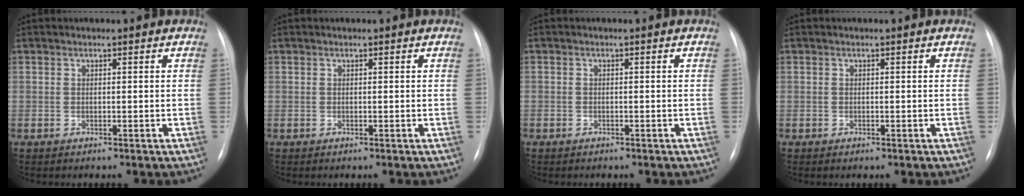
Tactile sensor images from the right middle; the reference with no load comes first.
{"total": 0.0}
{"total": 0.7, "force": [-0.4, 0.5, 0.0], "torque": [-0.007, 0.003, -0.007]}
{"total": 0.0}